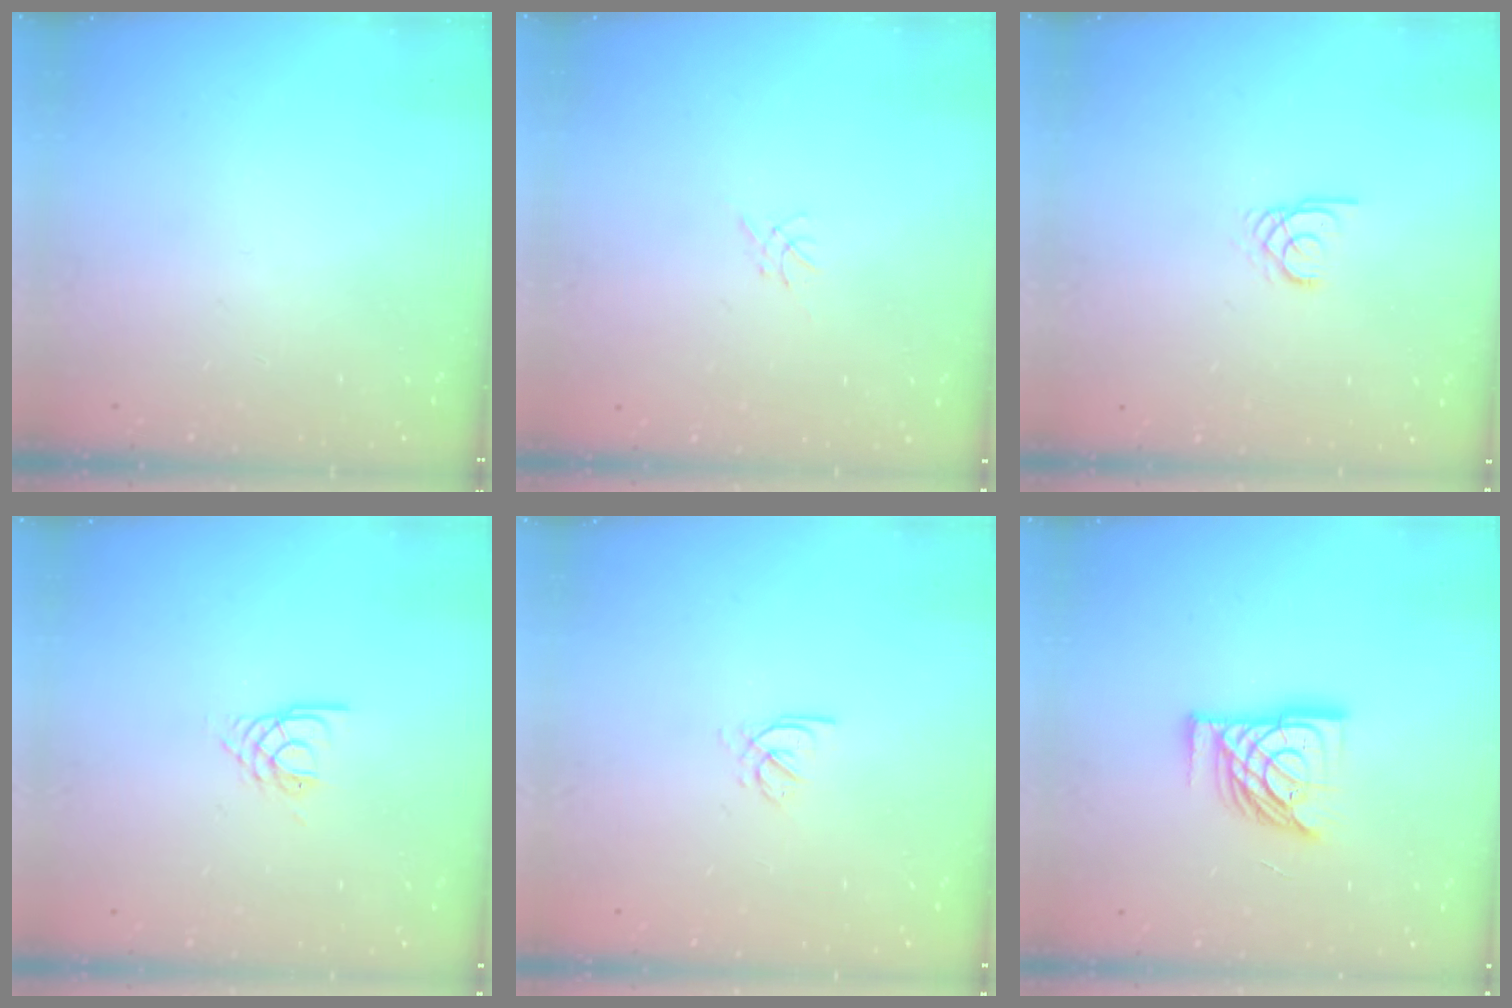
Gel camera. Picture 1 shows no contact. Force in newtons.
{"total": 0.0}
{"total": 1.8, "press": 1.8, "slide": 0.2}
{"total": 2.5, "press": 2.4, "slide": 0.4}
{"total": 2.2, "press": 2.2, "slide": 0.4}
{"total": 14.7, "press": 14.7, "slide": 1.6}